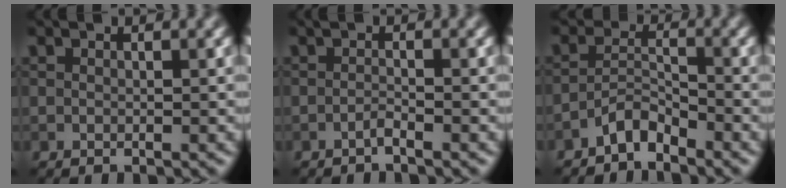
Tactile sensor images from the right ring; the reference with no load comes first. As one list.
[{"total": 0.9, "force": [-0.6, 0.1, 0.7], "torque": [-0.012, 0.004, -0.016]}, {"total": 2.3, "force": [-2.0, 0.8, 0.7], "torque": [-0.010, 0.012, -0.041]}]